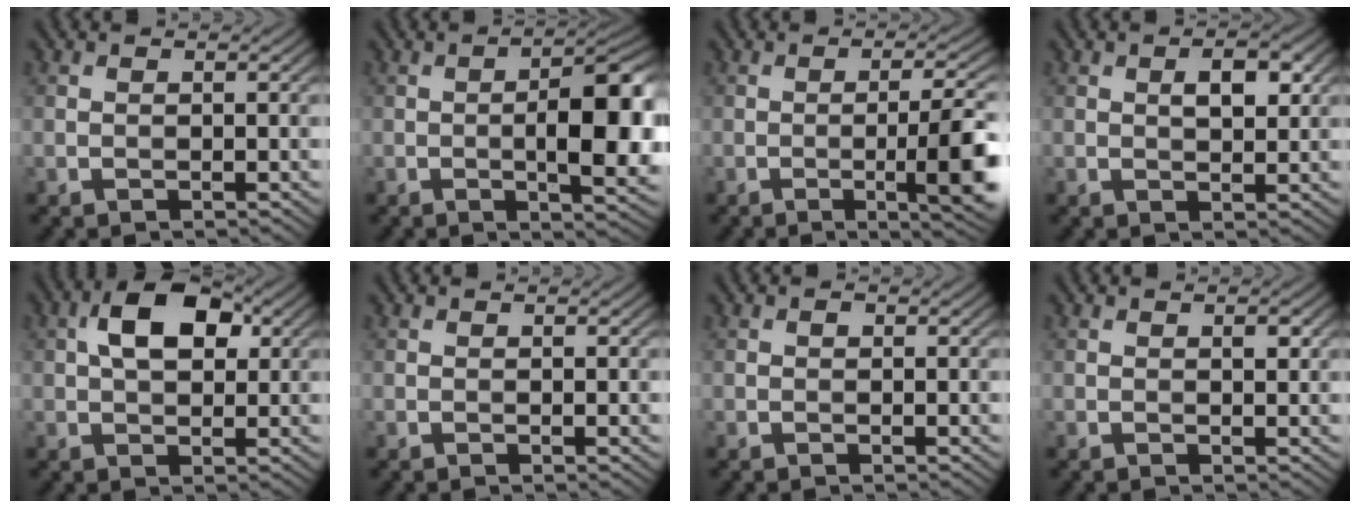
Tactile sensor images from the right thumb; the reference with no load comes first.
{"total": 9.7, "force": [-1.2, 3.3, 9.1], "torque": [-0.133, 0.003, -0.021]}
{"total": 8.6, "force": [-1.7, 1.6, 8.3], "torque": [-0.126, -0.001, -0.024]}
{"total": 3.4, "force": [1.0, 1.6, 2.9], "torque": [-0.045, 0.002, 0.016]}
{"total": 7.4, "force": [2.0, 4.2, 5.8], "torque": [-0.101, 0.013, 0.025]}
{"total": 0.6, "force": [0.0, 0.1, 0.6], "torque": [-0.009, -0.002, 0.000]}
{"total": 0.6, "force": [0.1, 0.4, 0.4], "torque": [-0.003, -0.002, 0.000]}
{"total": 1.1, "force": [0.4, 0.5, 0.9], "torque": [-0.011, -0.004, 0.006]}